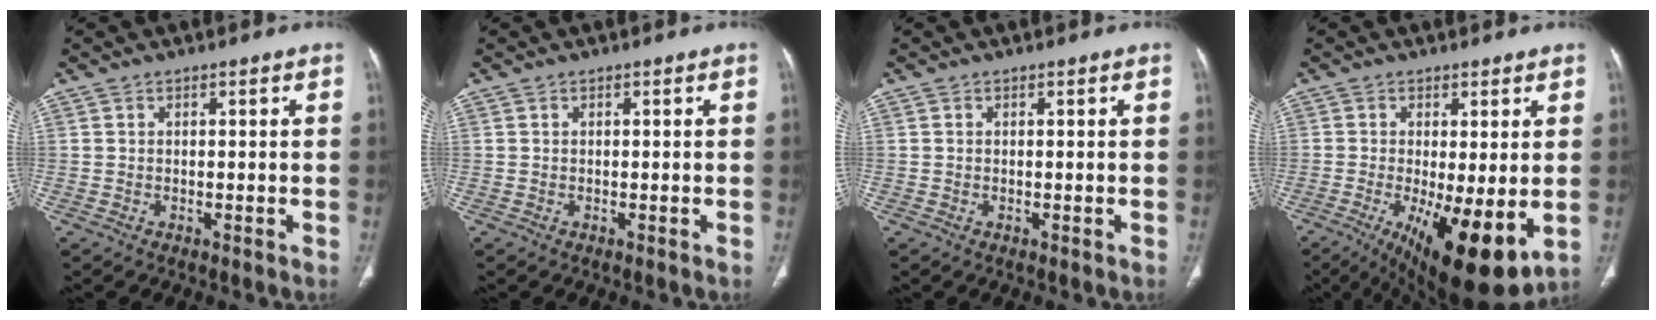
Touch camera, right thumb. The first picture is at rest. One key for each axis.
{"total": 0.0}
{"total": 0.0}
{"total": 14.7, "fx": -3.5, "fy": 4.7, "fz": 13.5, "tx": -0.195, "ty": -0.030, "tz": -0.037}